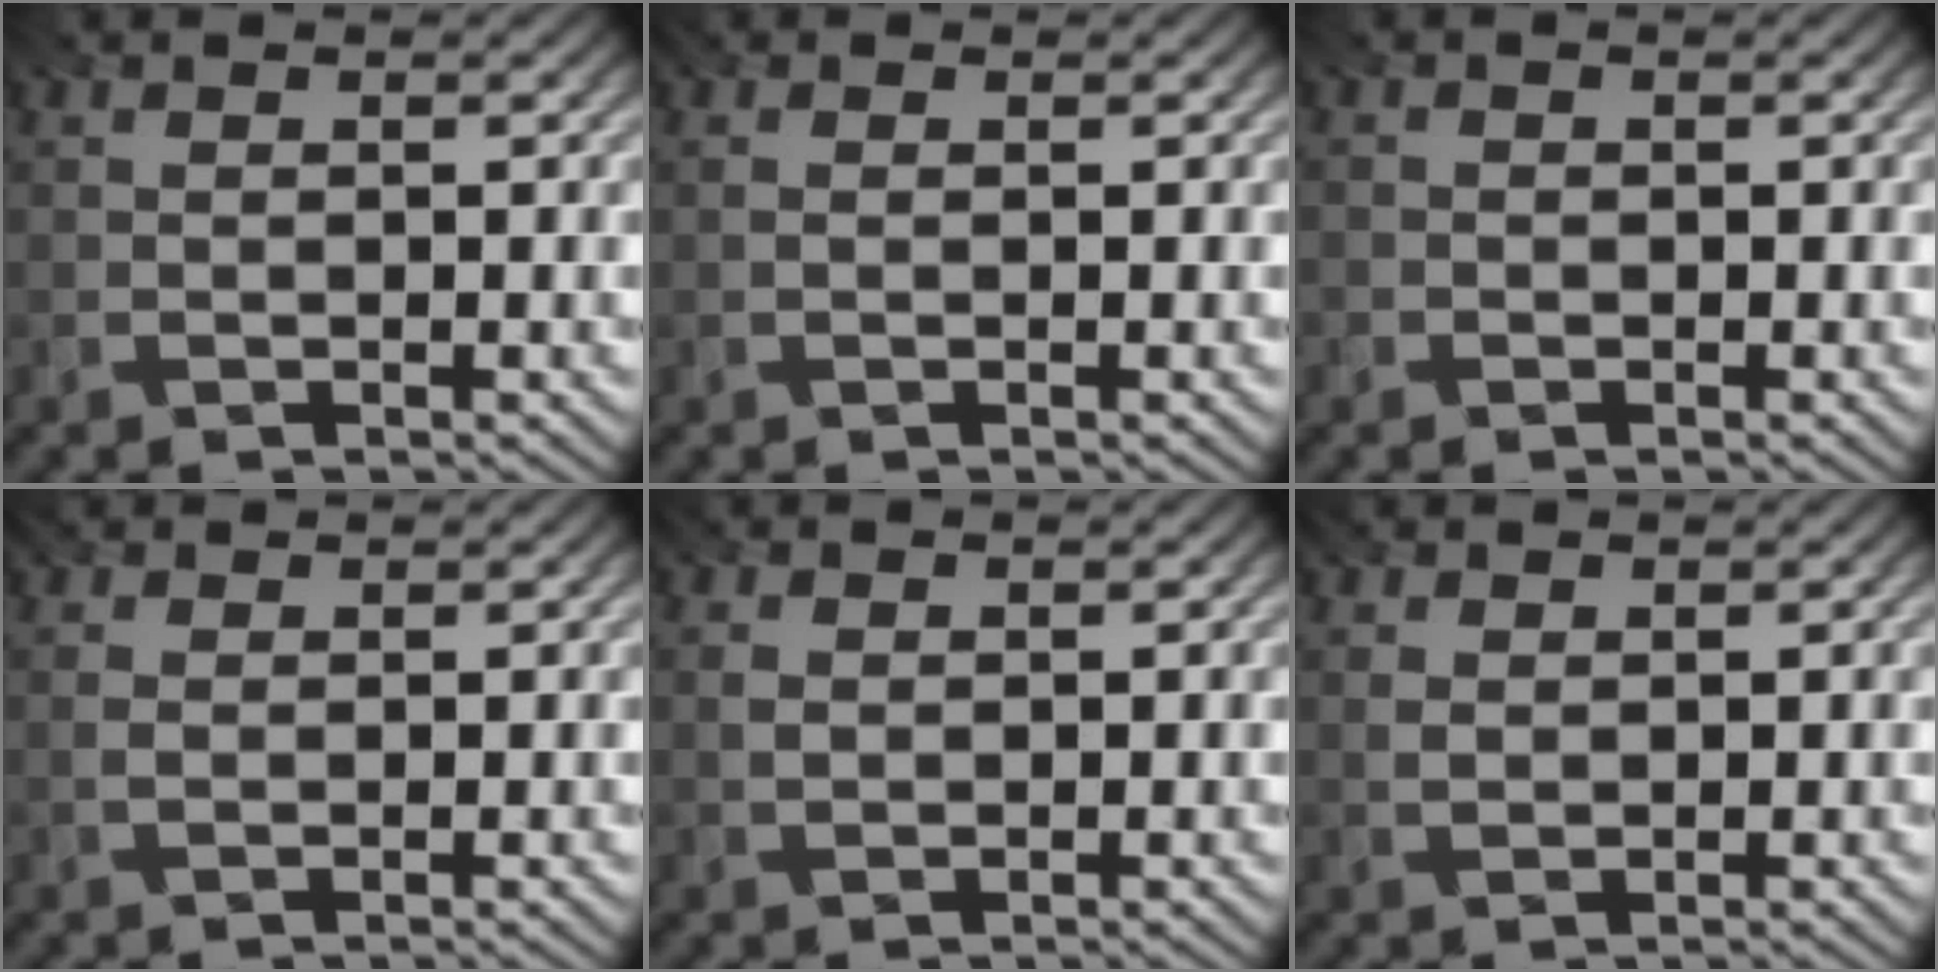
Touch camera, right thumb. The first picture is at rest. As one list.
[{"total": 1.0, "force": [0.4, 0.6, 0.7], "torque": [-0.020, 0.005, 0.000]}, {"total": 1.0, "force": [-0.9, 0.4, -0.4], "torque": [0.013, -0.004, -0.023]}, {"total": 2.3, "force": [1.5, 1.1, 1.3], "torque": [-0.030, 0.001, 0.023]}, {"total": 1.8, "force": [0.7, 1.2, 1.1], "torque": [-0.027, 0.002, 0.013]}, {"total": 2.4, "force": [1.5, 1.4, 1.3], "torque": [-0.031, -0.002, 0.033]}]